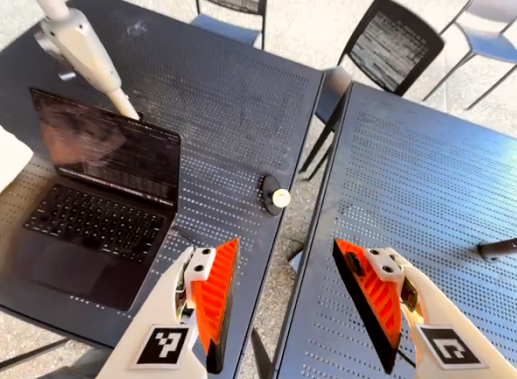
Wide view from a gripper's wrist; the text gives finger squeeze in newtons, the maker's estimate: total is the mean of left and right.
{"total": 0.0}